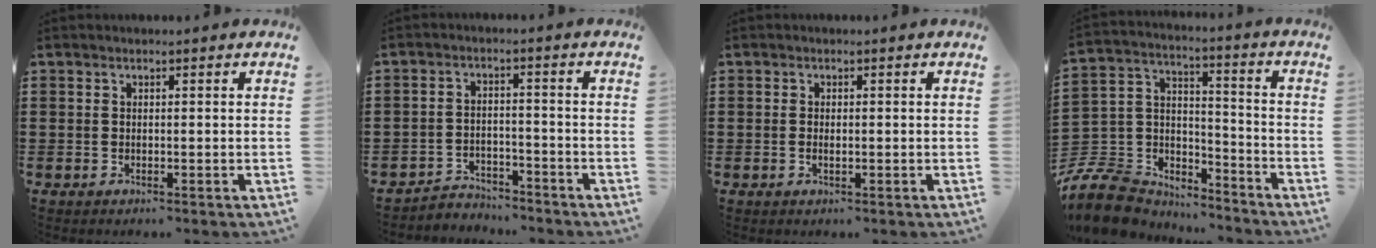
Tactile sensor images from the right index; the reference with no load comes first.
{"total": 3.6, "force": [-3.5, 0.8, -0.1], "torque": [-0.007, 0.003, -0.076]}
{"total": 0.9, "force": [-0.1, 0.4, 0.8], "torque": [-0.016, 0.000, -0.002]}
{"total": 9.8, "force": [-8.7, 4.1, 2.1], "torque": [-0.076, 0.011, -0.173]}